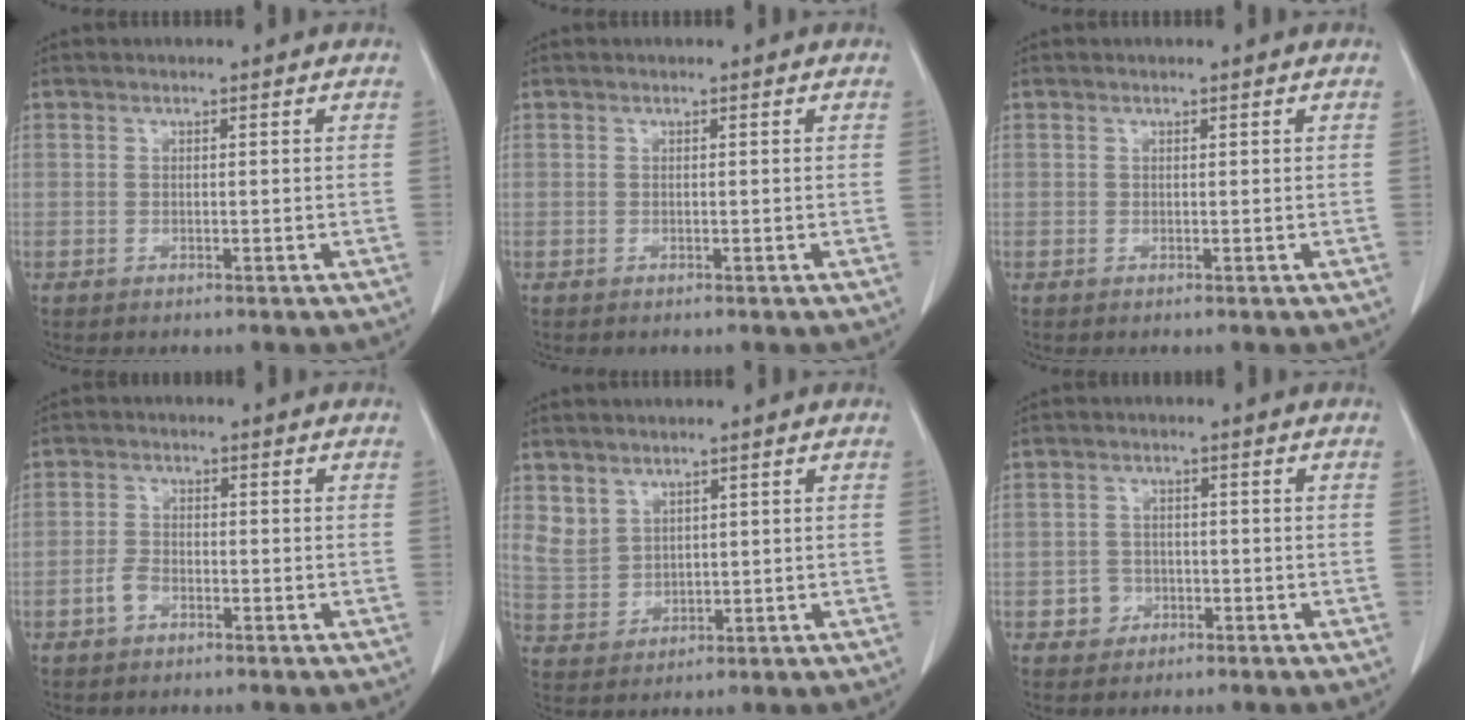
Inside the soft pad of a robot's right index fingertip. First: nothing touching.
{"total": 0.0}
{"total": 0.0}
{"total": 2.5, "force": [-1.5, 1.4, 1.5], "torque": [-0.032, 0.005, -0.027]}
{"total": 4.5, "force": [3.0, 3.2, 0.9], "torque": [-0.019, 0.001, 0.077]}
{"total": 2.7, "force": [-1.2, 2.4, 0.3], "torque": [0.000, 0.011, -0.018]}